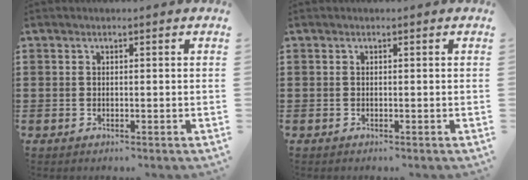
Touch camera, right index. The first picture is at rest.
{"total": 0.0}